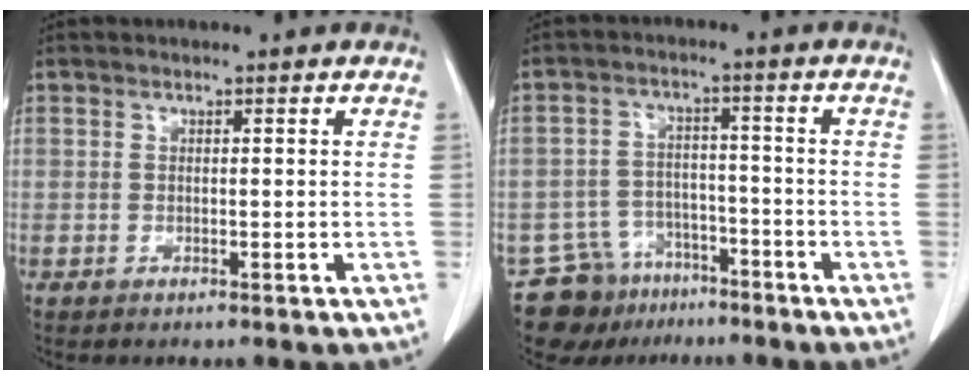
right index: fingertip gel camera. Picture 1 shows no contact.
{"total": 8.4, "force": [-6.3, 5.5, 0.6], "torque": [-0.012, 0.025, -0.099]}